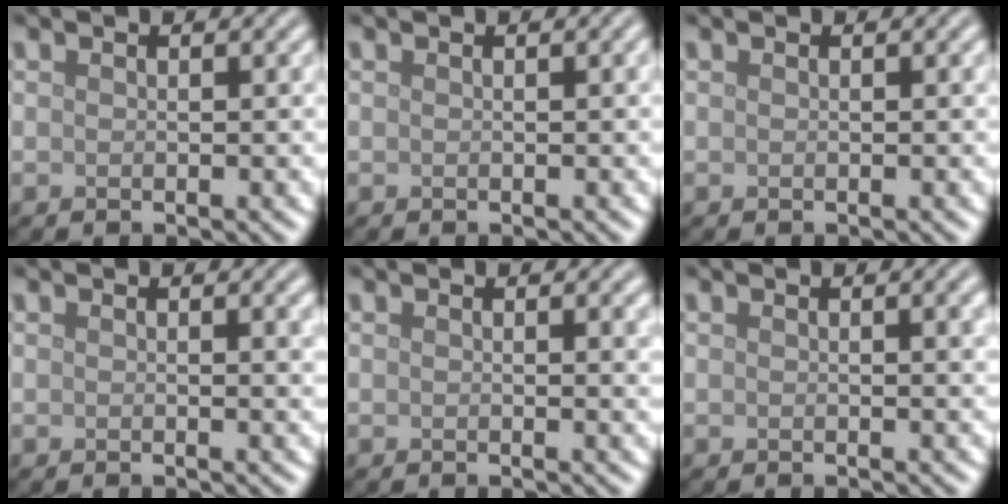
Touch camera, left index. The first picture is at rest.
{"total": 0.7, "force": [0.0, 0.2, 0.7], "torque": [-0.007, 0.006, 0.001]}
{"total": 0.0}
{"total": 1.7, "force": [0.6, 0.5, 1.5], "torque": [-0.013, 0.004, 0.006]}
{"total": 1.4, "force": [0.5, 0.4, 1.2], "torque": [-0.010, 0.002, 0.005]}
{"total": 2.2, "force": [0.7, 0.7, 2.0], "torque": [-0.016, 0.007, 0.007]}